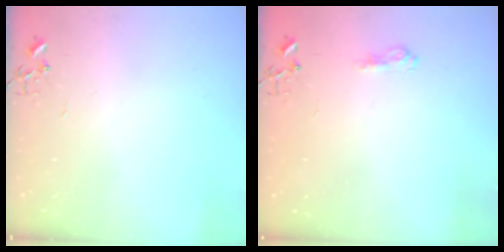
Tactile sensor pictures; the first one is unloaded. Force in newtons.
{"total": 7.9, "press": 7.8, "slide": 0.8}